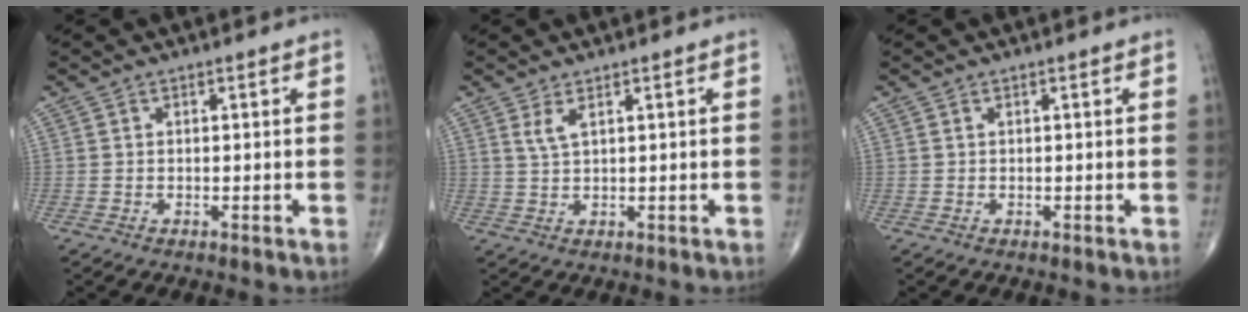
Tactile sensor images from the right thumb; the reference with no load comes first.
{"total": 2.4, "force": [1.3, 0.6, 2.0], "torque": [-0.047, -0.005, 0.033]}
{"total": 0.0}